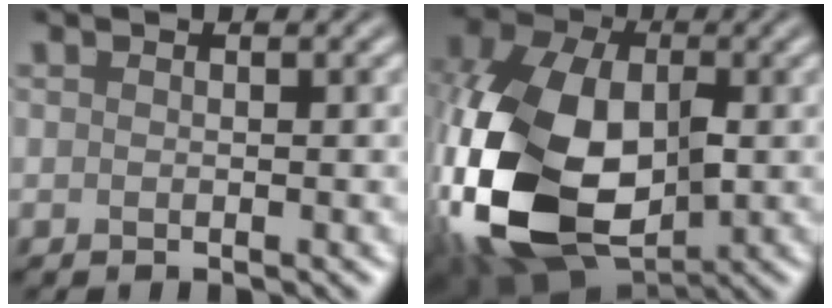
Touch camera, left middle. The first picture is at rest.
{"total": 17.2, "force": [-2.9, 11.5, 12.5], "torque": [-0.279, -0.024, -0.058]}